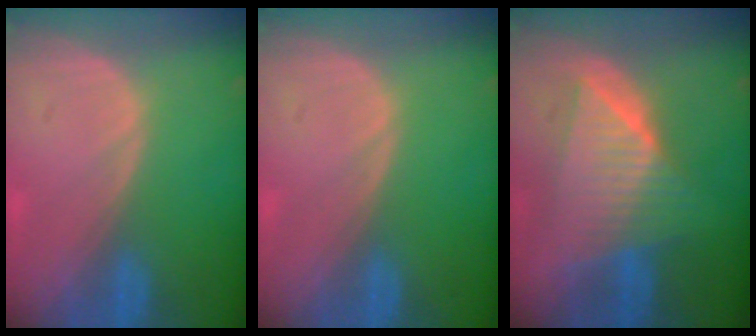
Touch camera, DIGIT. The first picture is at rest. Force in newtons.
{"total": 0.0}
{"total": 8.7, "press": 8.7, "slide": 0.4}